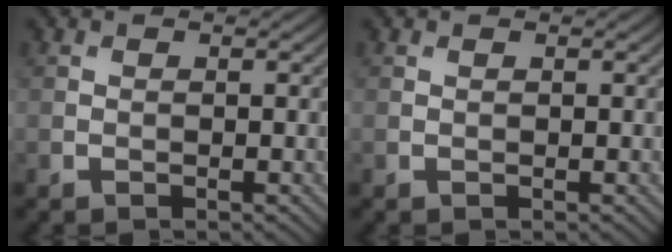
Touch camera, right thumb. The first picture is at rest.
{"total": 0.0}